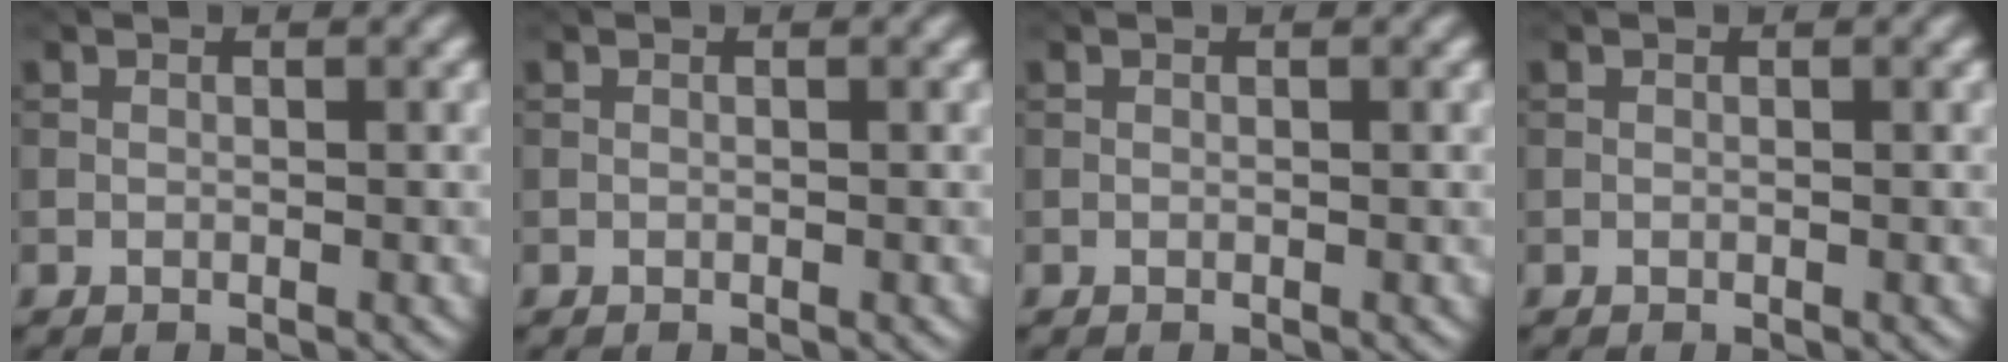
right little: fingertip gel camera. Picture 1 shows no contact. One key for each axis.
{"total": 0.0}
{"total": 0.0}
{"total": 0.0}